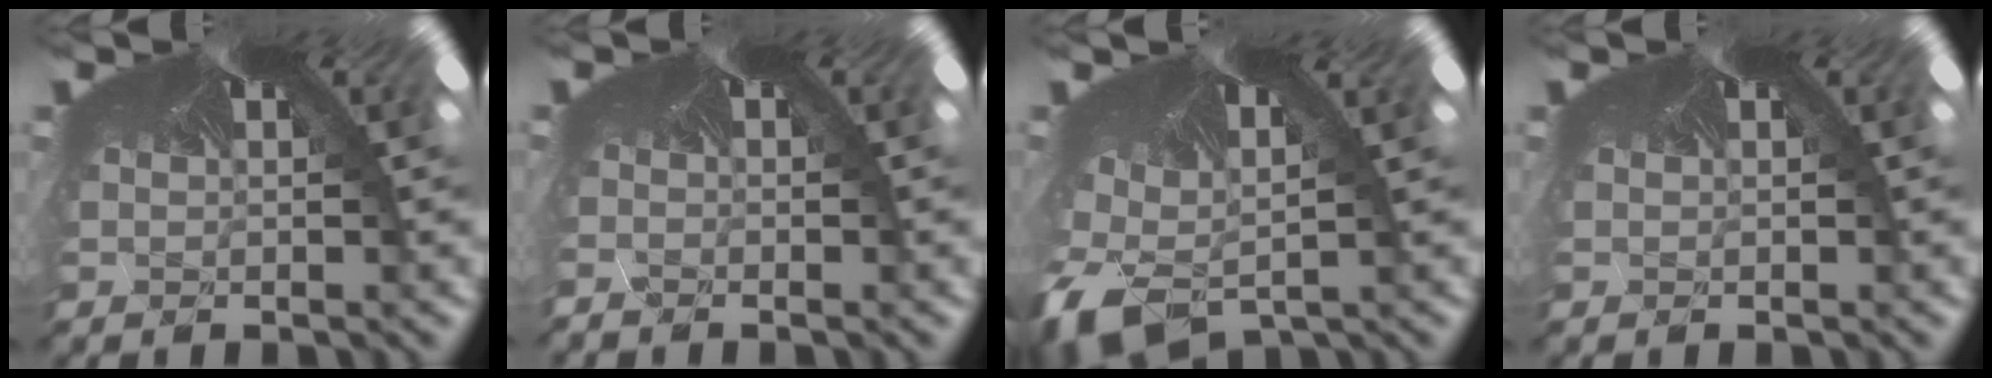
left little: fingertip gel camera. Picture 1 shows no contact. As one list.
[{"total": 1.9, "force": [-1.9, -0.3, 0.0], "torque": [0.004, -0.025, -0.017]}, {"total": 7.8, "force": [-7.5, 1.9, 1.3], "torque": [-0.072, -0.110, -0.083]}, {"total": 0.0}]